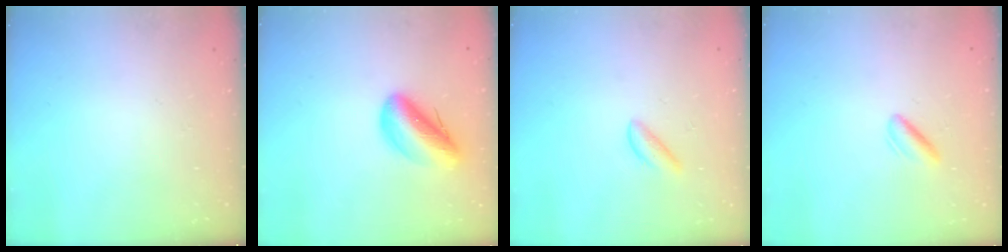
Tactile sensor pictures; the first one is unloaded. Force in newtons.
{"total": 10.2, "press": 10.1, "slide": 1.6}
{"total": 2.7, "press": 2.7, "slide": 0.3}
{"total": 2.0, "press": 1.8, "slide": 0.9}